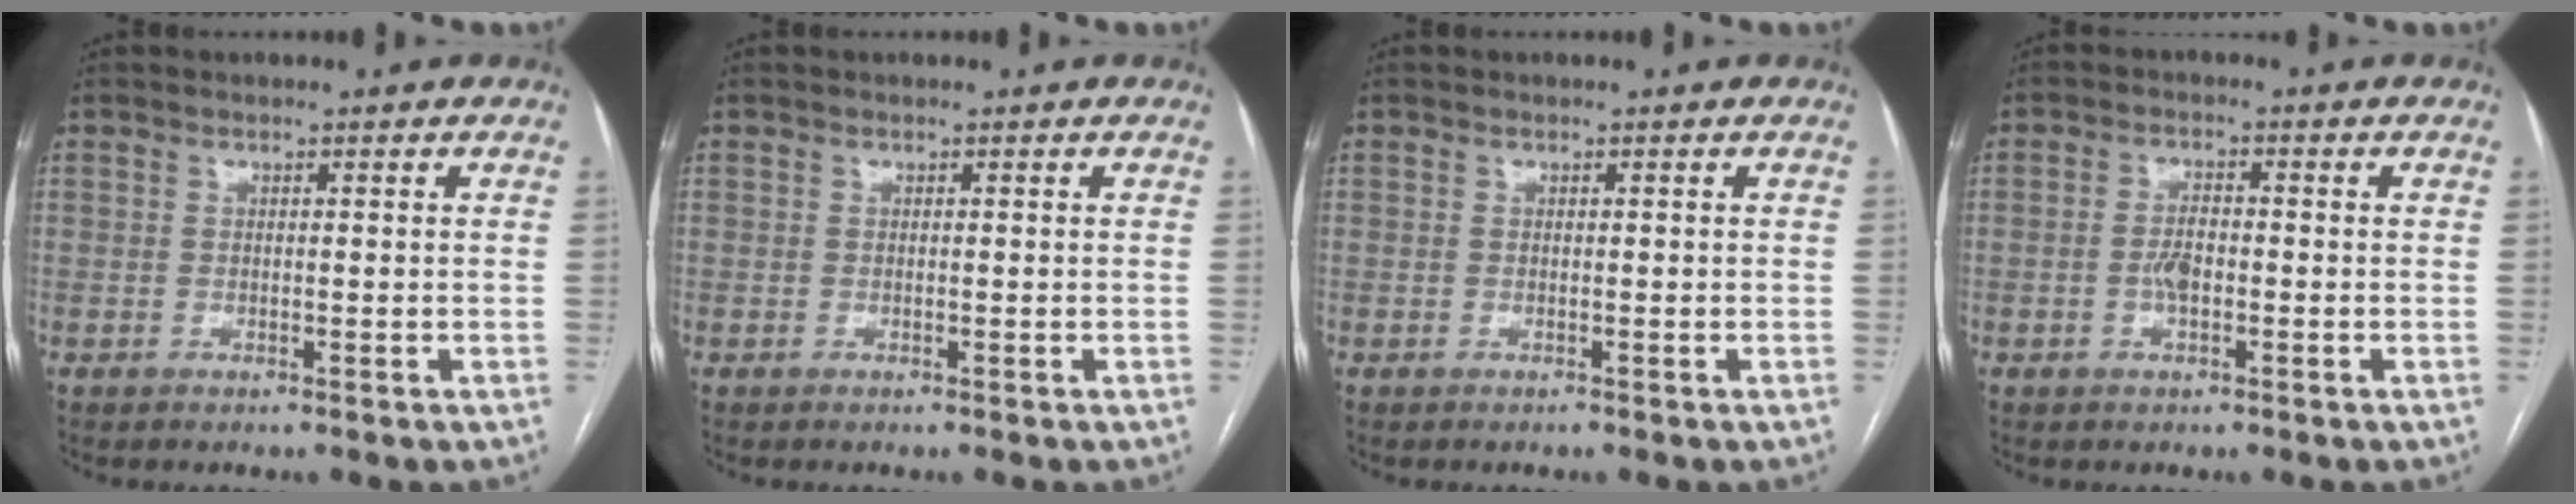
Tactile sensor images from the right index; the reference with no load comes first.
{"total": 0.0}
{"total": 0.0}
{"total": 2.9, "force": [-0.8, 1.2, 2.5], "torque": [-0.052, 0.004, -0.013]}